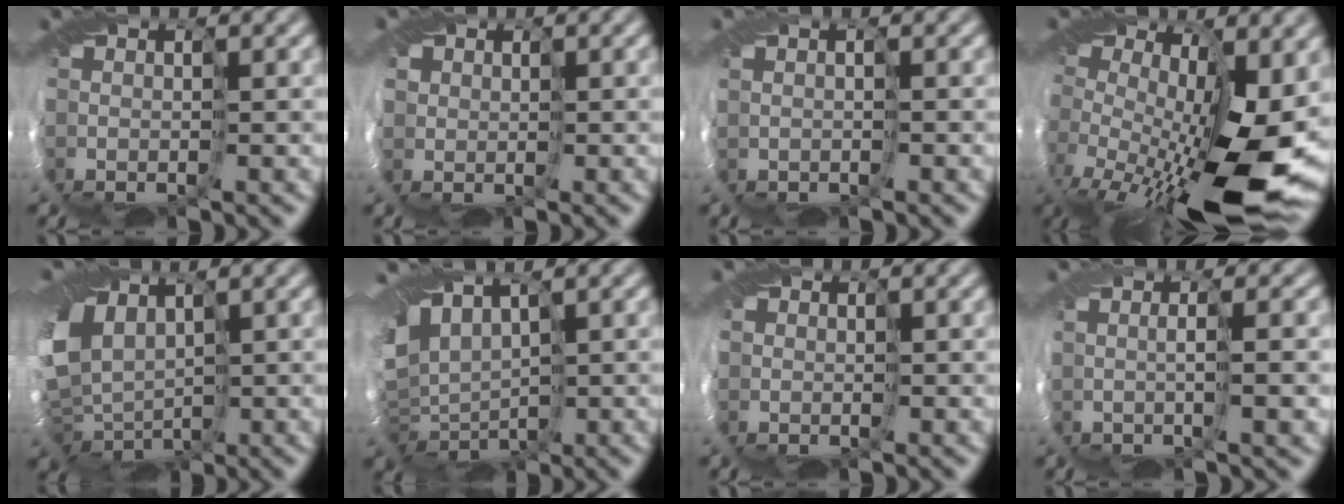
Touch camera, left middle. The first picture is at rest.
{"total": 3.4, "force": [1.2, 3.0, 1.1], "torque": [-0.030, 0.014, 0.003]}
{"total": 0.9, "force": [0.4, 0.6, 0.6], "torque": [-0.008, 0.011, 0.017]}
{"total": 13.7, "force": [-2.9, 5.8, 12.1], "torque": [-0.221, -0.036, -0.044]}
{"total": 9.6, "force": [2.1, 6.8, 6.4], "torque": [-0.151, -0.011, 0.057]}
{"total": 8.1, "force": [2.6, 4.9, 5.9], "torque": [-0.117, -0.002, 0.078]}
{"total": 1.9, "force": [0.5, 1.8, 0.4], "torque": [-0.003, 0.005, 0.009]}
{"total": 3.6, "force": [0.3, 1.1, 3.4], "torque": [-0.038, 0.016, -0.004]}